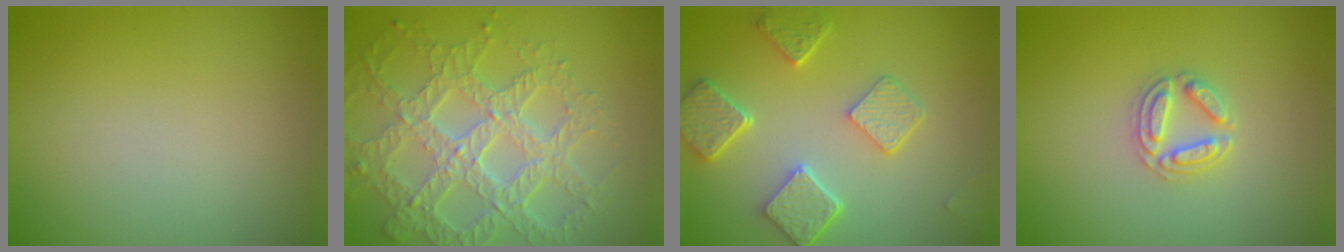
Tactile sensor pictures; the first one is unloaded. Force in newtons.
{"total": 7.8, "press": 5.6, "slide": 5.5}
{"total": 5.5, "press": 4.4, "slide": 3.4}
{"total": 2.8, "press": 2.7, "slide": 0.5}